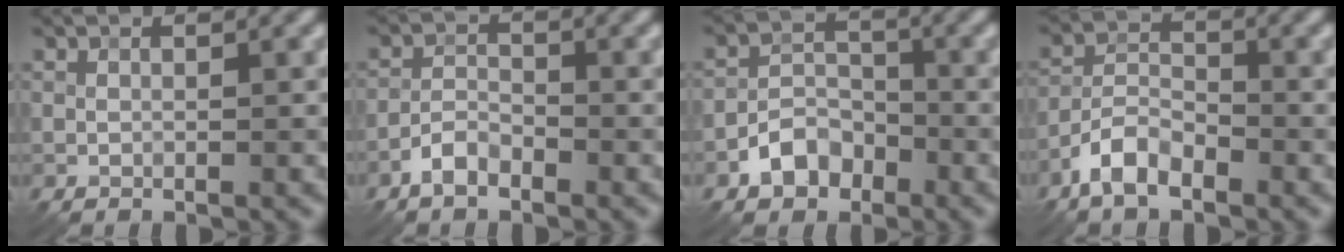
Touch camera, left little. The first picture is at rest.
{"total": 2.4, "force": [-1.7, 1.1, 1.3], "torque": [-0.023, 0.007, -0.037]}
{"total": 3.7, "force": [-2.1, 2.5, 1.6], "torque": [-0.021, 0.006, -0.042]}
{"total": 3.9, "force": [-2.6, 1.7, 2.3], "torque": [-0.041, 0.007, -0.060]}